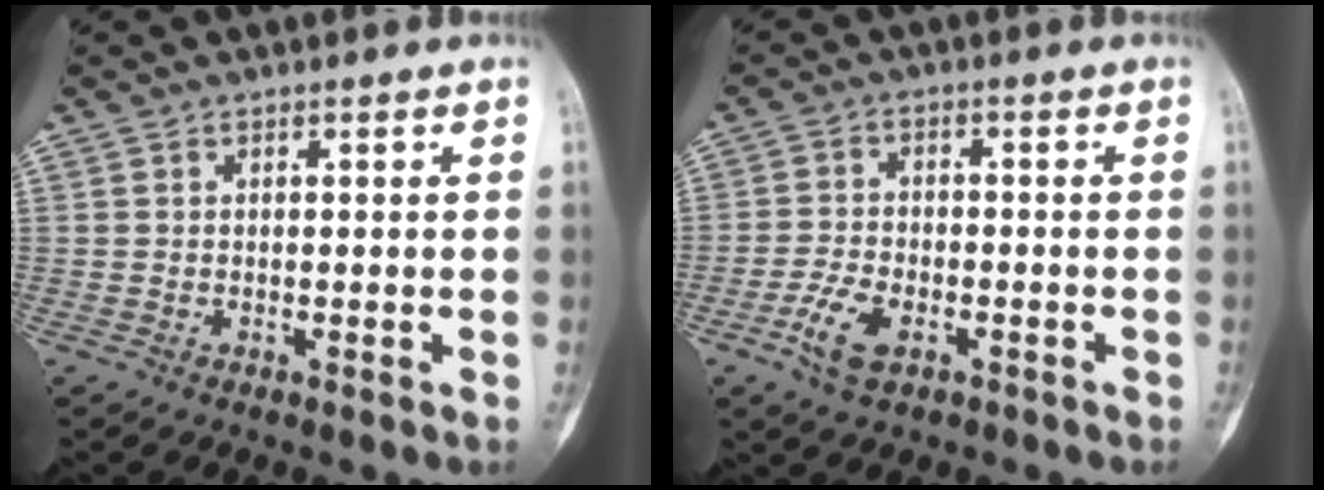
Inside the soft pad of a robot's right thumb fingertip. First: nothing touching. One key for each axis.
{"total": 6.1, "fx": -3.0, "fy": 3.3, "fz": 4.2, "tx": -0.089, "ty": 0.012, "tz": -0.057}